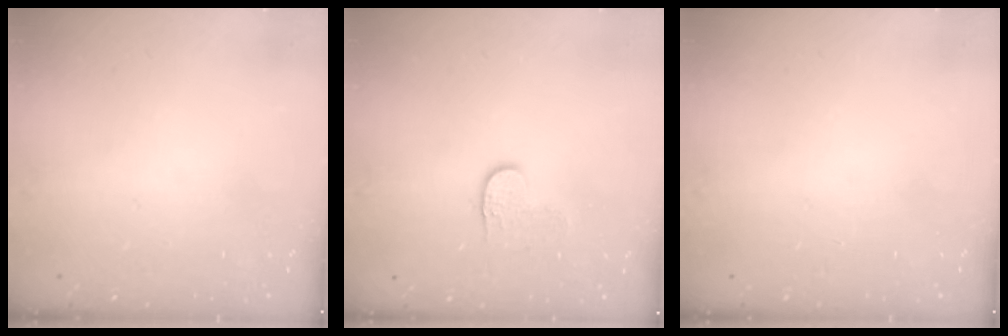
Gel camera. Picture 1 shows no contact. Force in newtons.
{"total": 4.0, "press": 4.0, "slide": 0.5}
{"total": 0.0}